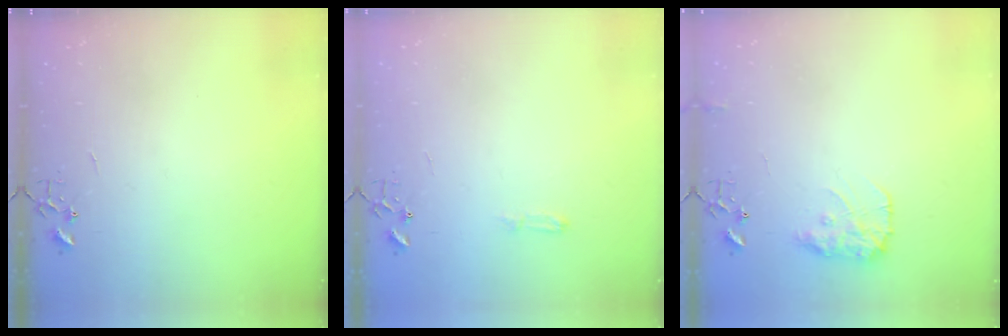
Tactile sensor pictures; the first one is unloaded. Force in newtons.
{"total": 3.8, "press": 3.8, "slide": 0.5}
{"total": 10.8, "press": 10.8, "slide": 0.4}